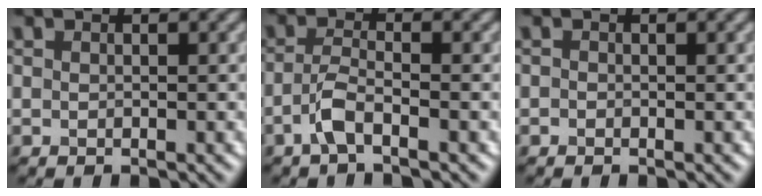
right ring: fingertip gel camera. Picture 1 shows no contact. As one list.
[{"total": 2.7, "force": [-1.6, 0.7, 2.1], "torque": [-0.049, 0.004, -0.039]}, {"total": 0.0}]